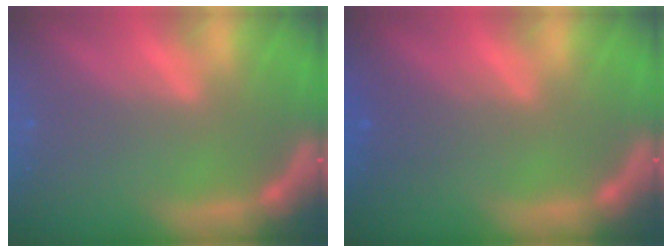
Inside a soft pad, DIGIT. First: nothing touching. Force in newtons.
{"total": 2.0}